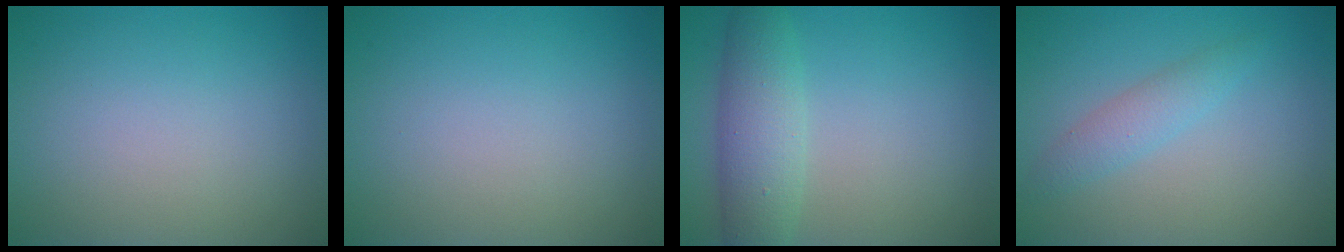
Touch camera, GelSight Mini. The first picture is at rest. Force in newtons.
{"total": 0.0}
{"total": 4.5, "press": 4.4, "slide": 0.2}
{"total": 2.0, "press": 2.0, "slide": 0.0}